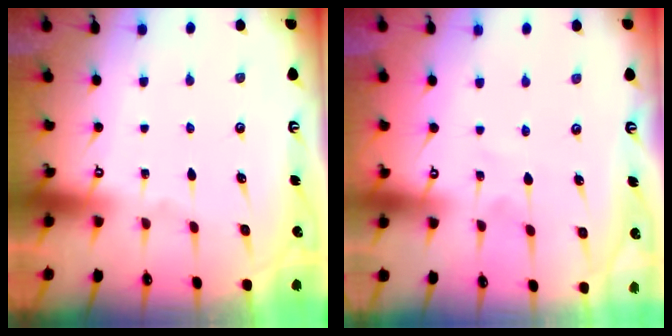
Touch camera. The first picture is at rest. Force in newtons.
{"total": 3.7, "press": 3.6, "slide": 0.2}